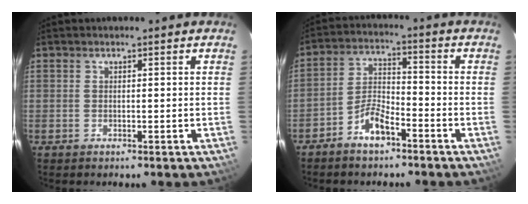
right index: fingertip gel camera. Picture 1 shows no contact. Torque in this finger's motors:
{"motor_torque": [0.38, -0.47, 0.30, 0.06]}